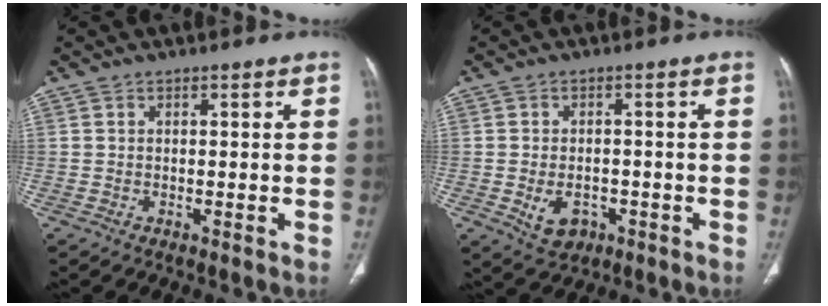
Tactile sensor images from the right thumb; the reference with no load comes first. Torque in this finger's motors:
{"motor_torque": [-0.19, 0.30, 0.08, 0.61, 0.14]}